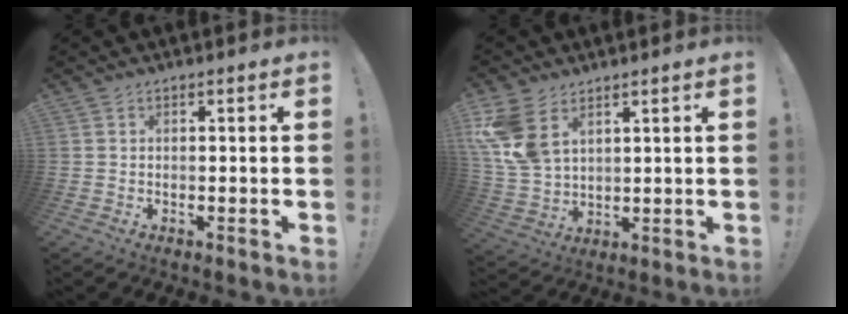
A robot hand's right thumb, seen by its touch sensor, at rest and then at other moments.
{"total": 11.9, "force": [5.8, 7.6, 7.1], "torque": [-0.148, -0.024, 0.117]}